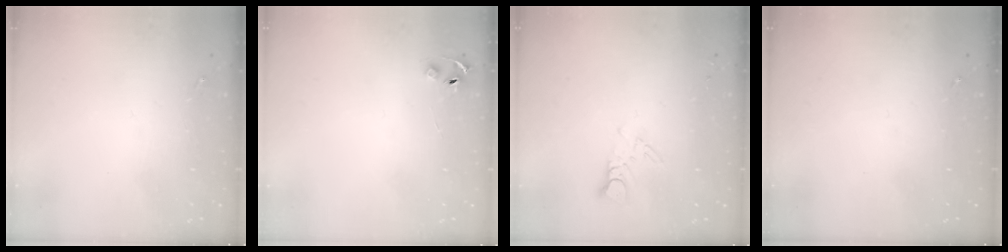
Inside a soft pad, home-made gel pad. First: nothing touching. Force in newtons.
{"total": 4.0, "press": 3.9, "slide": 0.4}
{"total": 3.9, "press": 3.9, "slide": 0.4}
{"total": 0.0}